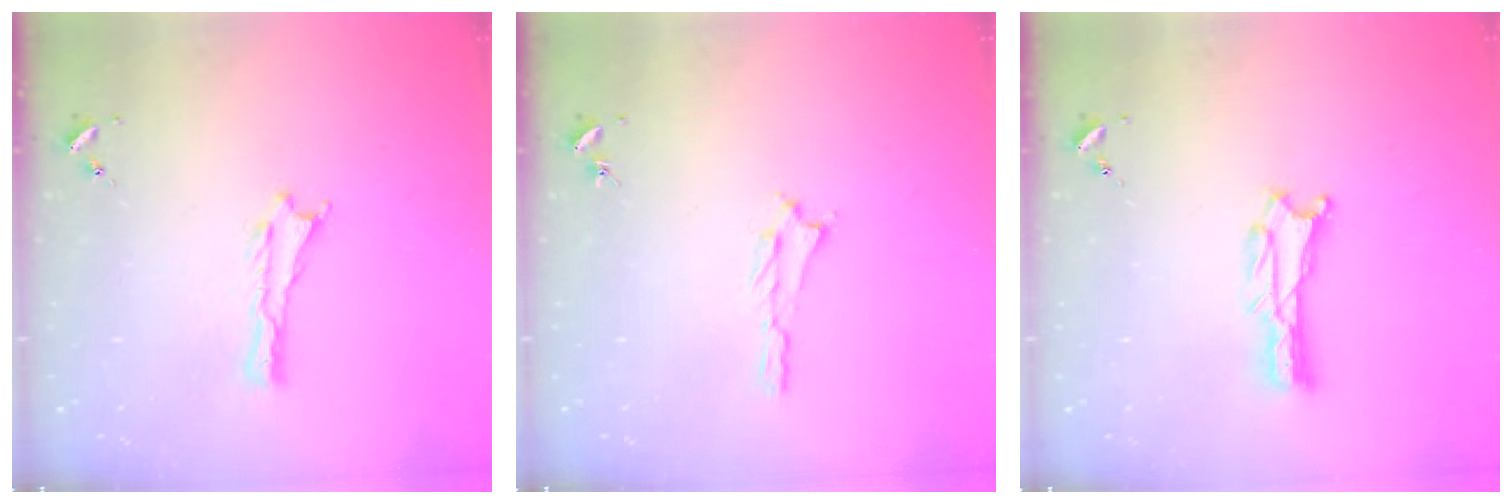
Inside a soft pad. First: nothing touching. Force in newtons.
{"total": 1.2, "press": 1.2, "slide": 0.3}
{"total": 0.7, "press": 0.7, "slide": 0.1}